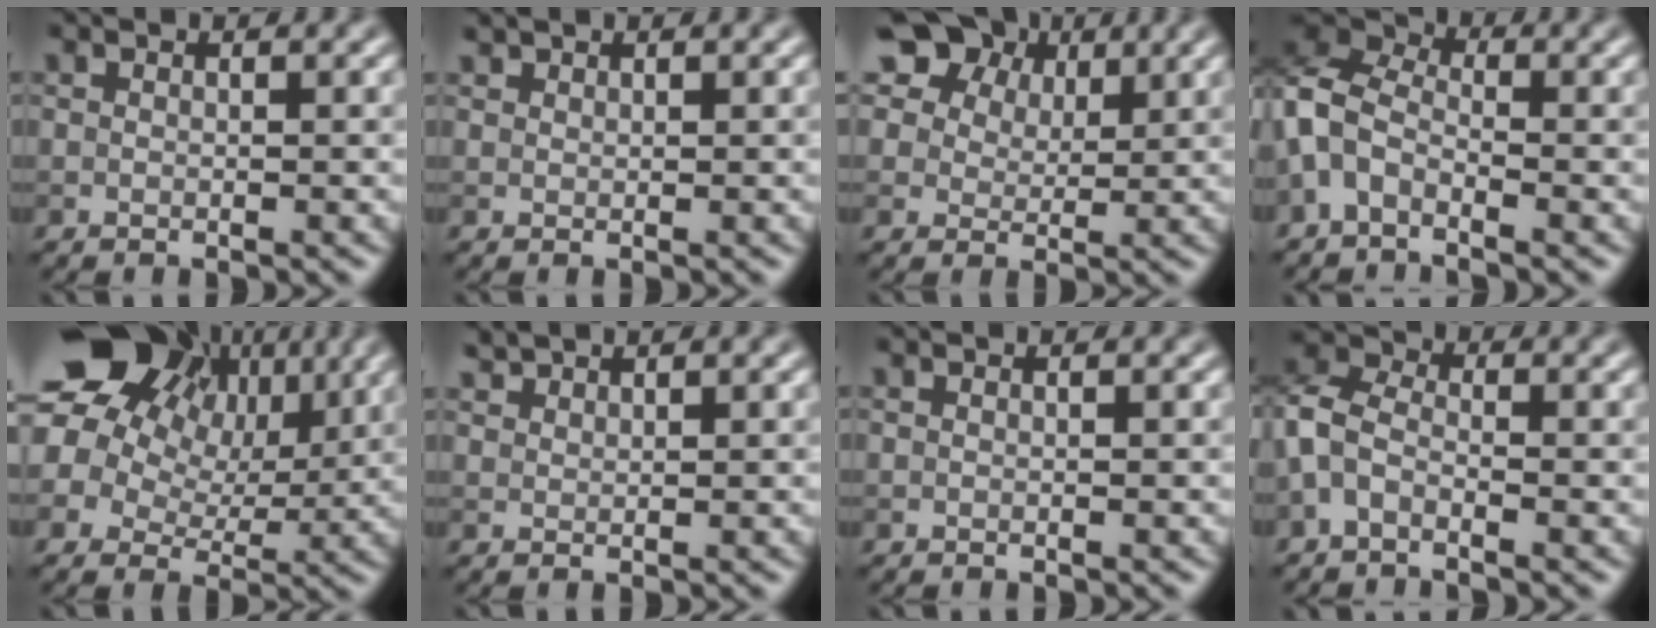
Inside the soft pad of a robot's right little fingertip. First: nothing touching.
{"total": 0.9, "force": [0.8, 0.3, 0.1], "torque": [-0.001, 0.001, 0.018]}
{"total": 11.6, "force": [7.5, 7.3, 5.0], "torque": [-0.108, 0.021, 0.128]}
{"total": 5.1, "force": [-2.3, 3.1, 3.3], "torque": [-0.077, 0.012, -0.065]}
{"total": 15.1, "force": [6.3, 11.0, 8.2], "torque": [-0.172, 0.041, 0.105]}
{"total": 1.5, "force": [1.4, 0.4, 0.2], "torque": [-0.004, 0.005, 0.032]}
{"total": 0.0}
{"total": 3.8, "force": [-1.4, 2.4, 2.6], "torque": [-0.061, 0.010, -0.044]}